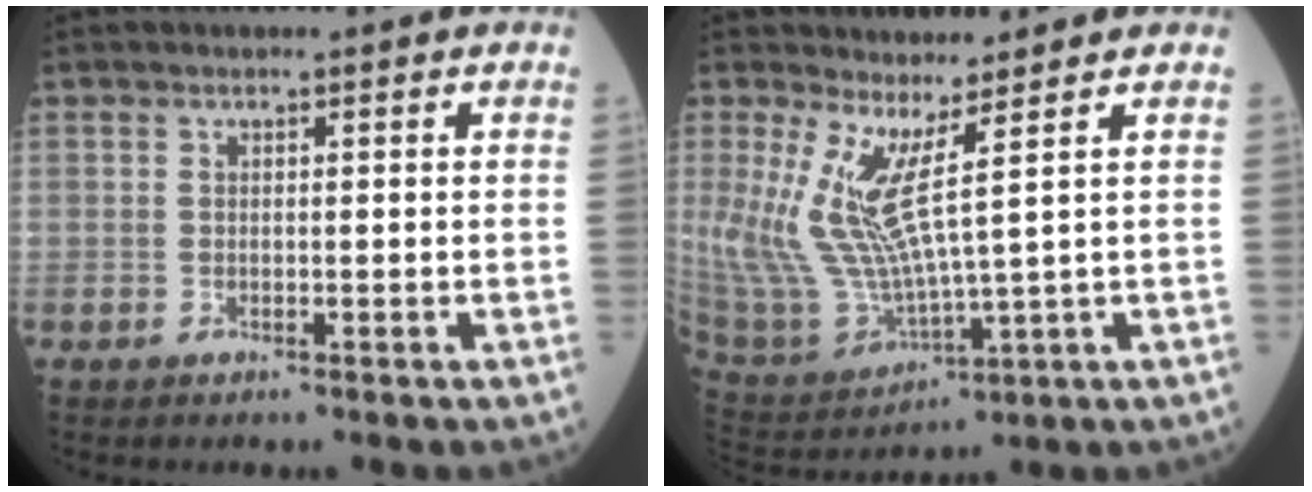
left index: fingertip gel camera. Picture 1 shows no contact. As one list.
[{"total": 9.6, "force": [3.6, 0.8, 8.9], "torque": [-0.218, -0.019, 0.095]}]